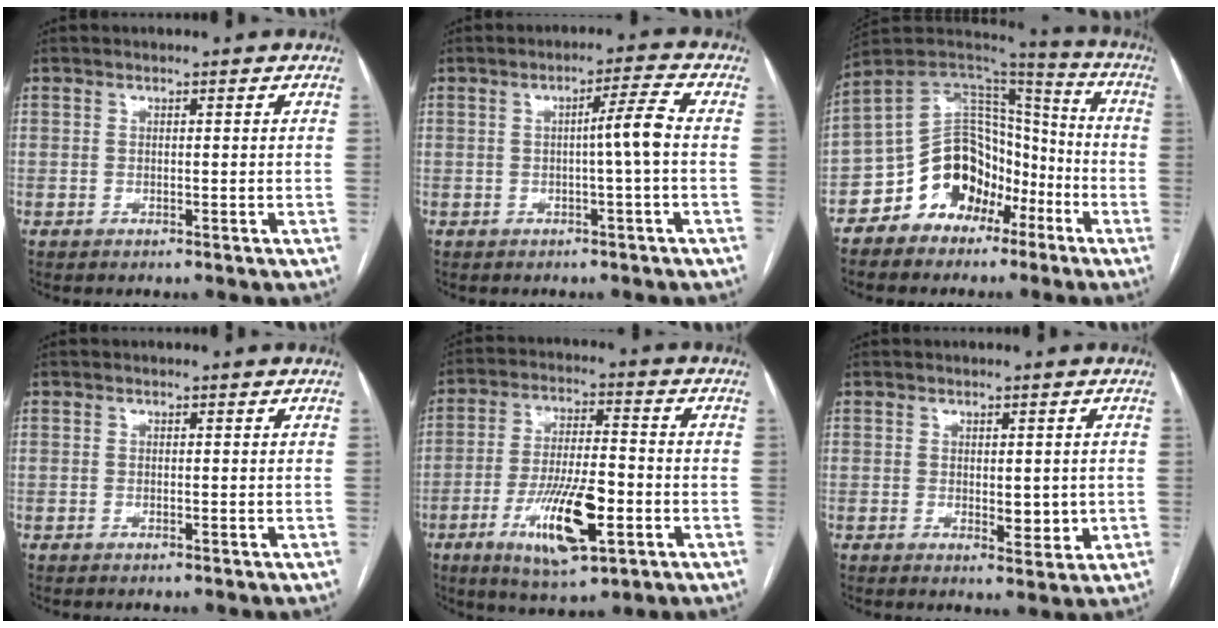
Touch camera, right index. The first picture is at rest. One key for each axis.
{"total": 4.3, "fx": -0.4, "fy": -0.7, "fz": 4.2, "tx": -0.064, "ty": 0.008, "tz": -0.007}
{"total": 14.1, "fx": -7.4, "fy": 9.8, "fz": 6.9, "tx": -0.134, "ty": 0.053, "tz": -0.129}
{"total": 0.0}
{"total": 13.4, "fx": -4.9, "fy": 3.4, "fz": 12.0, "tx": -0.227, "ty": -0.010, "tz": -0.078}
{"total": 3.8, "fx": -0.2, "fy": 1.7, "fz": 3.4, "tx": -0.046, "ty": -0.009, "tz": 0.003}